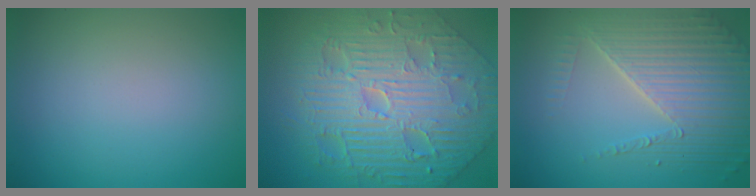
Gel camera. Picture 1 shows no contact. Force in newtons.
{"total": 11.7, "press": 7.8, "slide": 8.7}
{"total": 6.7, "press": 4.9, "slide": 4.5}